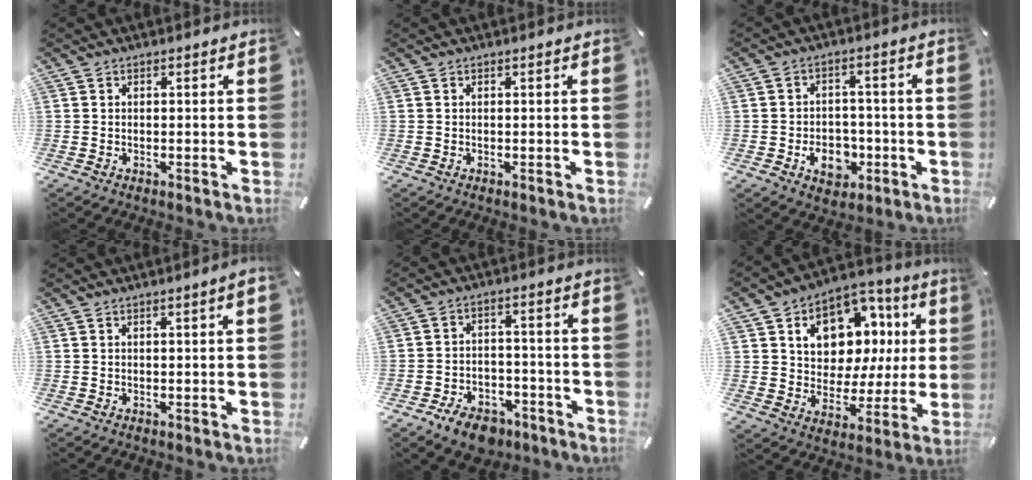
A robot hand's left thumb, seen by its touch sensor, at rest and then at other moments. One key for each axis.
{"total": 0.0}
{"total": 8.2, "fx": -2.8, "fy": 6.4, "fz": 4.4, "tx": -0.073, "ty": 0.013, "tz": -0.047}
{"total": 2.0, "fx": 0.3, "fy": 0.1, "fz": 1.9, "tx": -0.033, "ty": 0.001, "tz": 0.005}
{"total": 7.8, "fx": -5.8, "fy": 4.4, "fz": 3.0, "tx": -0.045, "ty": 0.041, "tz": -0.102}
{"total": 13.6, "fx": 5.3, "fy": 10.5, "fz": 6.9, "tx": -0.105, "ty": -0.038, "tz": 0.099}